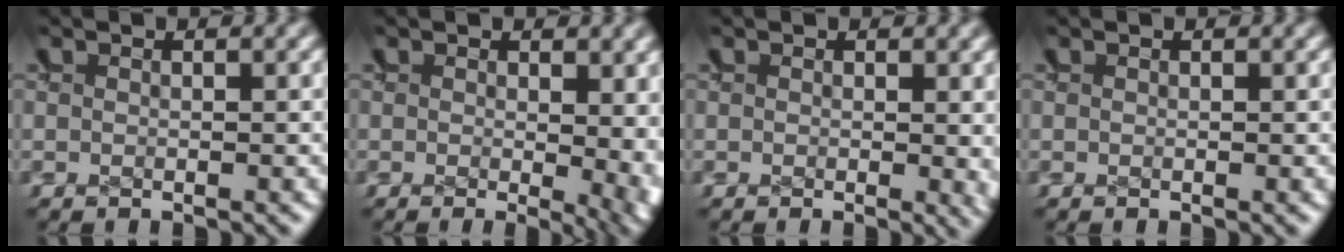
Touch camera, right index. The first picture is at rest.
{"total": 3.3, "force": [-0.1, 1.4, 3.0], "torque": [-0.028, -0.018, 0.006]}
{"total": 1.0, "force": [0.3, 0.3, 0.9], "torque": [-0.011, -0.005, 0.005]}
{"total": 0.0}